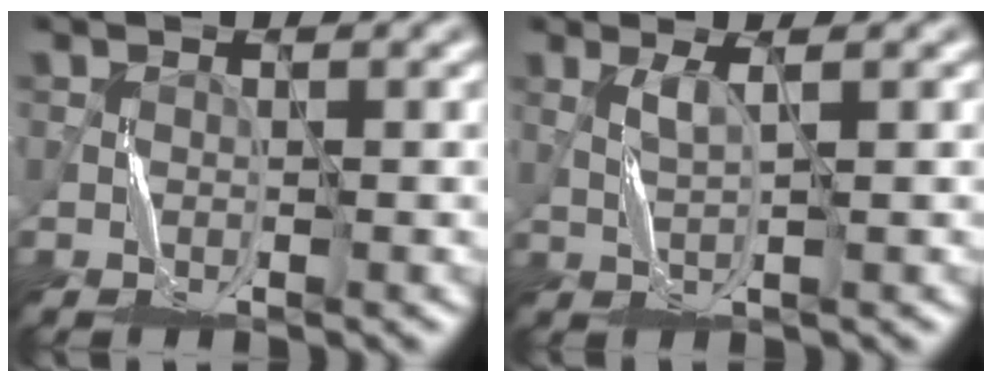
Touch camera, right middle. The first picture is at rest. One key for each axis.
{"total": 1.4, "fx": 0.5, "fy": 0.1, "fz": 1.3, "tx": -0.034, "ty": -0.003, "tz": 0.014}